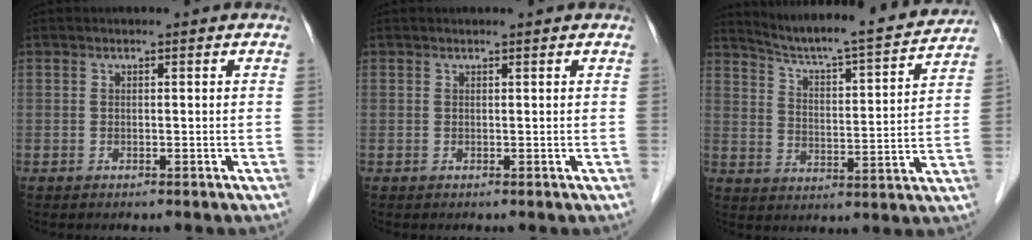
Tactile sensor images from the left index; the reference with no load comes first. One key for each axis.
{"total": 1.2, "fx": 1.2, "fy": 0.0, "fz": 0.3, "tx": -0.009, "ty": 0.009, "tz": 0.015}
{"total": 17.5, "fx": 16.5, "fy": 0.7, "fz": 6.0, "tx": -0.101, "ty": -0.023, "tz": 0.230}